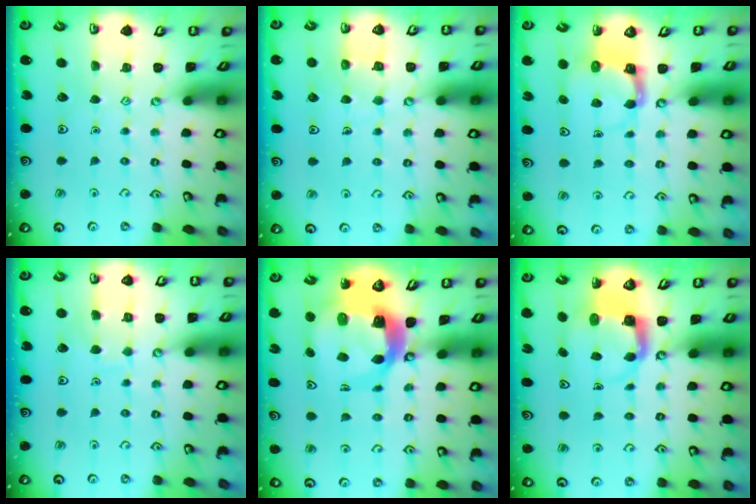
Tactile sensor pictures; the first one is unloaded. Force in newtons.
{"total": 5.4, "press": 5.4, "slide": 0.4}
{"total": 4.4, "press": 4.4, "slide": 0.3}
{"total": 5.2, "press": 5.1, "slide": 0.6}
{"total": 8.7, "press": 8.5, "slide": 1.4}
{"total": 4.7, "press": 4.7, "slide": 0.4}